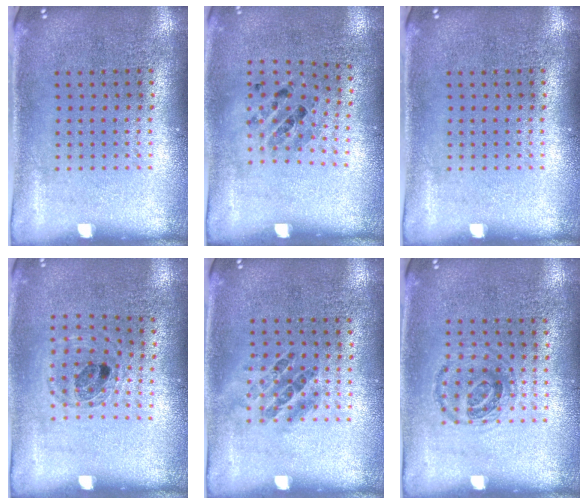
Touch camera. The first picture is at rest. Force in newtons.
{"total": 0.9, "press": 0.8, "slide": 0.5}
{"total": 0.0}
{"total": 0.9, "press": 0.9, "slide": 0.1}
{"total": 0.9, "press": 0.6, "slide": 0.7}
{"total": 0.9, "press": 0.8, "slide": 0.5}